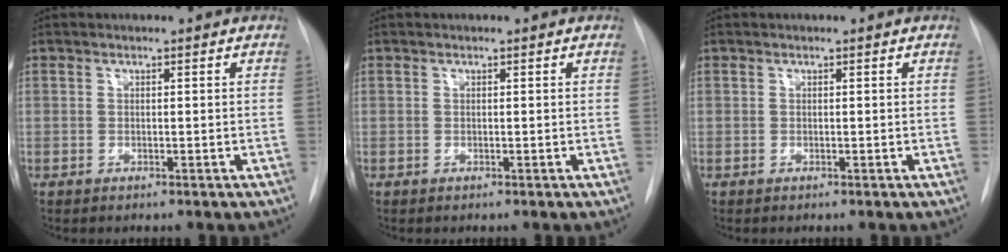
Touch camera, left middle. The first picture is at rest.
{"total": 0.0}
{"total": 0.0}